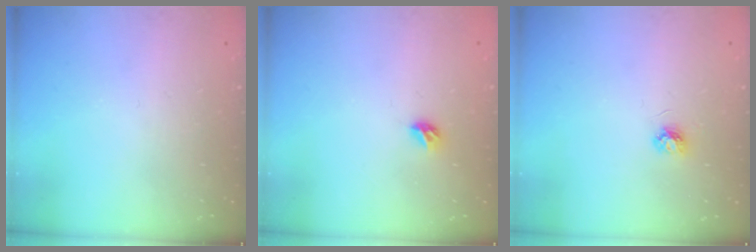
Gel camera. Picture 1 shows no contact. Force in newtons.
{"total": 3.3, "press": 3.2, "slide": 0.8}
{"total": 3.9, "press": 3.9, "slide": 0.5}